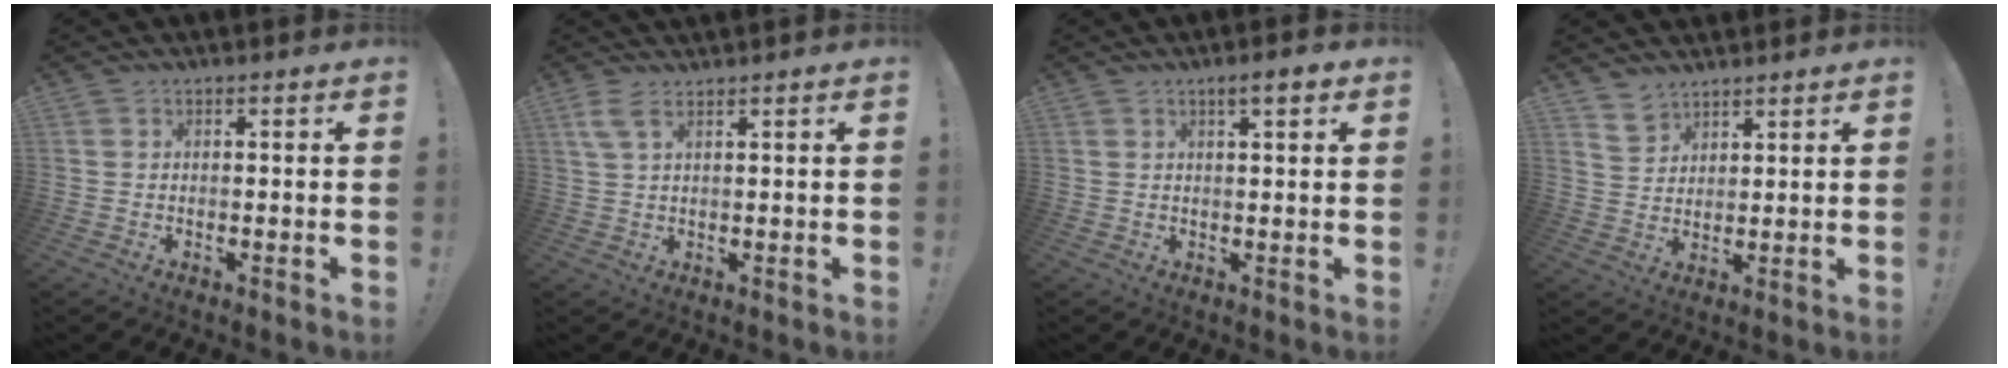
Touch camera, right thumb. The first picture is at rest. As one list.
[{"total": 4.0, "force": [2.6, 0.6, 2.9], "torque": [-0.062, -0.003, 0.048]}, {"total": 4.1, "force": [2.2, 0.6, 3.4], "torque": [-0.046, -0.010, 0.032]}, {"total": 5.5, "force": [4.7, 2.9, 0.8], "torque": [-0.009, -0.032, 0.090]}]